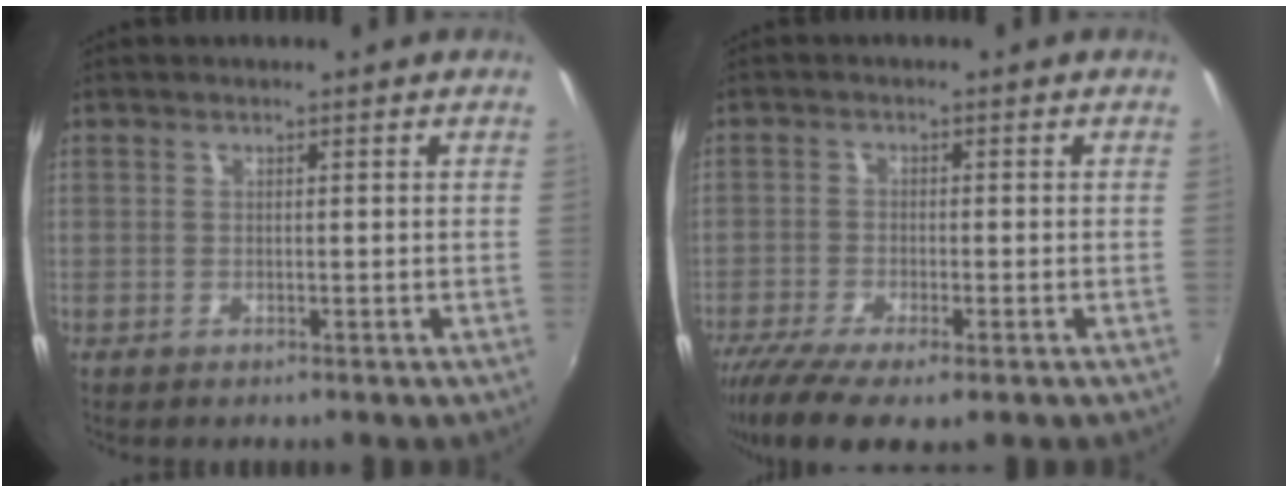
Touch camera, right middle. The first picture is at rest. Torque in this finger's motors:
{"motor_torque": [1.16, -0.98, 0.19, 0.08]}